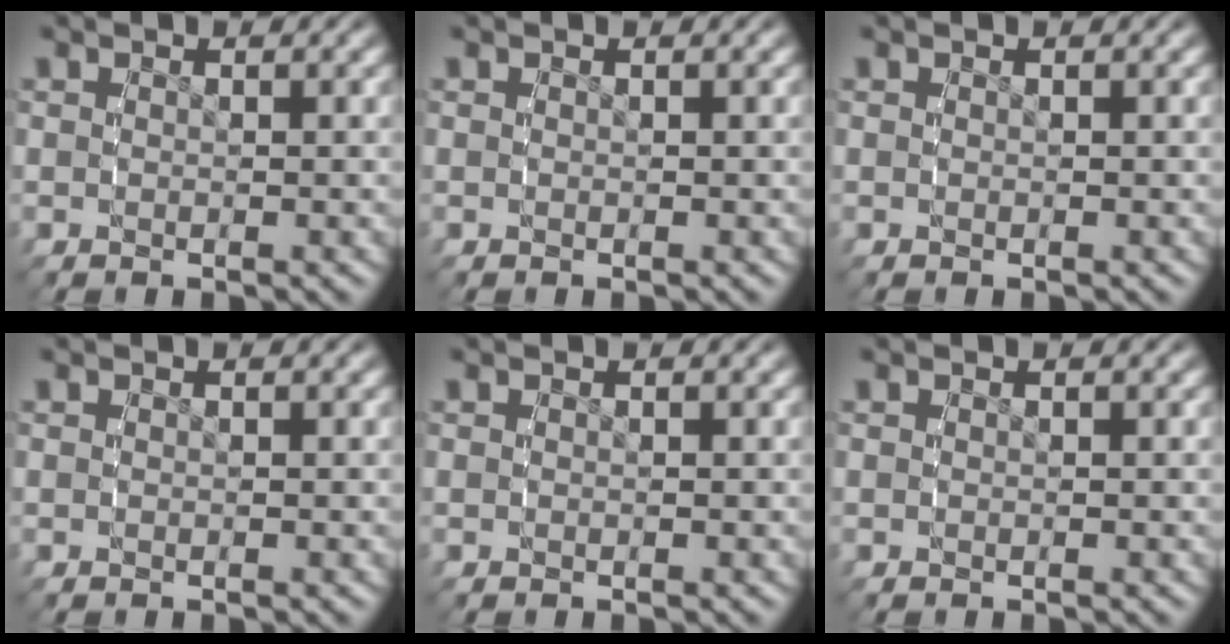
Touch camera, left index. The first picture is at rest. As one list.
[{"total": 0.0}, {"total": 0.0}, {"total": 0.0}, {"total": 0.0}, {"total": 0.0}]